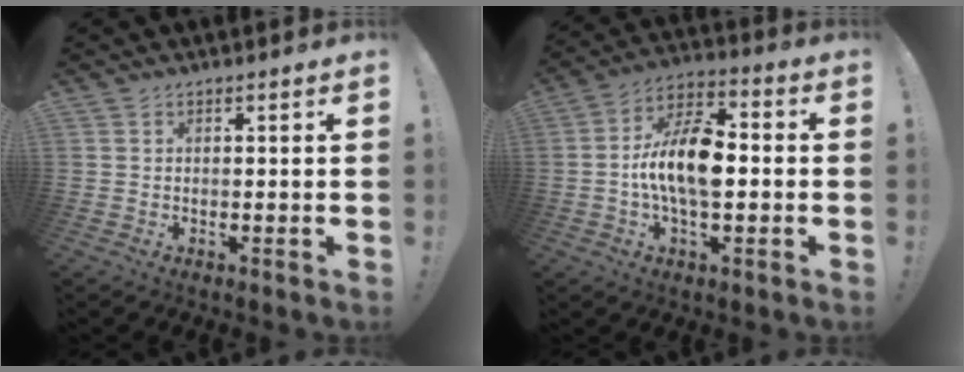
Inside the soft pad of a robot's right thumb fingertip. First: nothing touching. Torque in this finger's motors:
{"motor_torque": [2.58, 2.42, -0.04, 0.03, 0.49]}